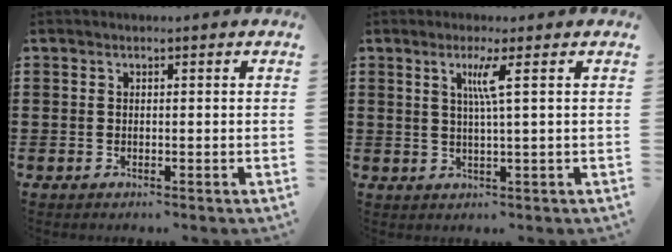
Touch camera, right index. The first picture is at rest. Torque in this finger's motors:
{"motor_torque": [0.23, -0.14, 0.13, 0.08]}